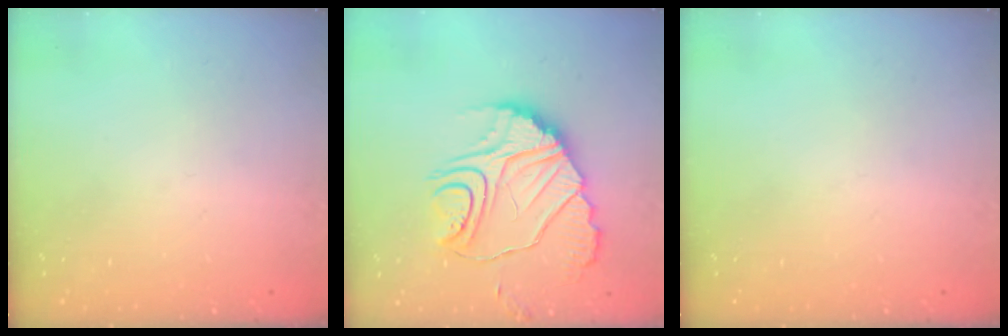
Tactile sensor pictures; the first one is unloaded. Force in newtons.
{"total": 14.2, "press": 14.1, "slide": 0.8}
{"total": 0.0}